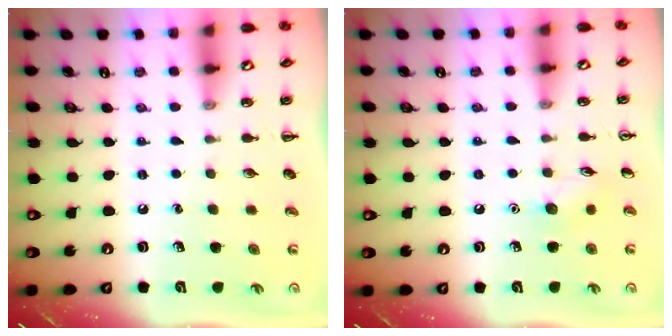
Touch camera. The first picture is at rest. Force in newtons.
{"total": 5.7, "press": 5.5, "slide": 1.4}